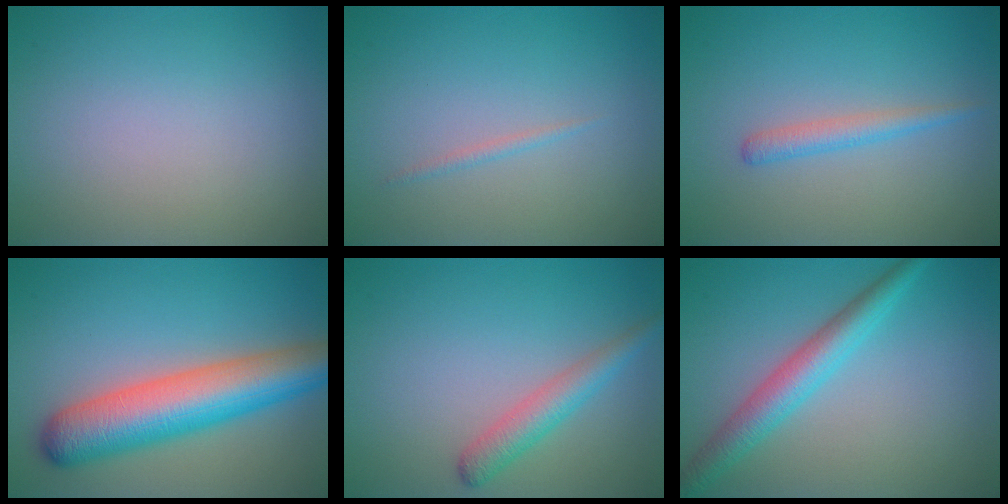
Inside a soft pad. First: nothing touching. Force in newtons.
{"total": 0.6, "press": 0.6, "slide": 0.0}
{"total": 1.7, "press": 1.7, "slide": 0.1}
{"total": 9.0, "press": 8.9, "slide": 0.3}
{"total": 2.8, "press": 2.8, "slide": 0.1}
{"total": 4.1, "press": 4.1, "slide": 0.1}